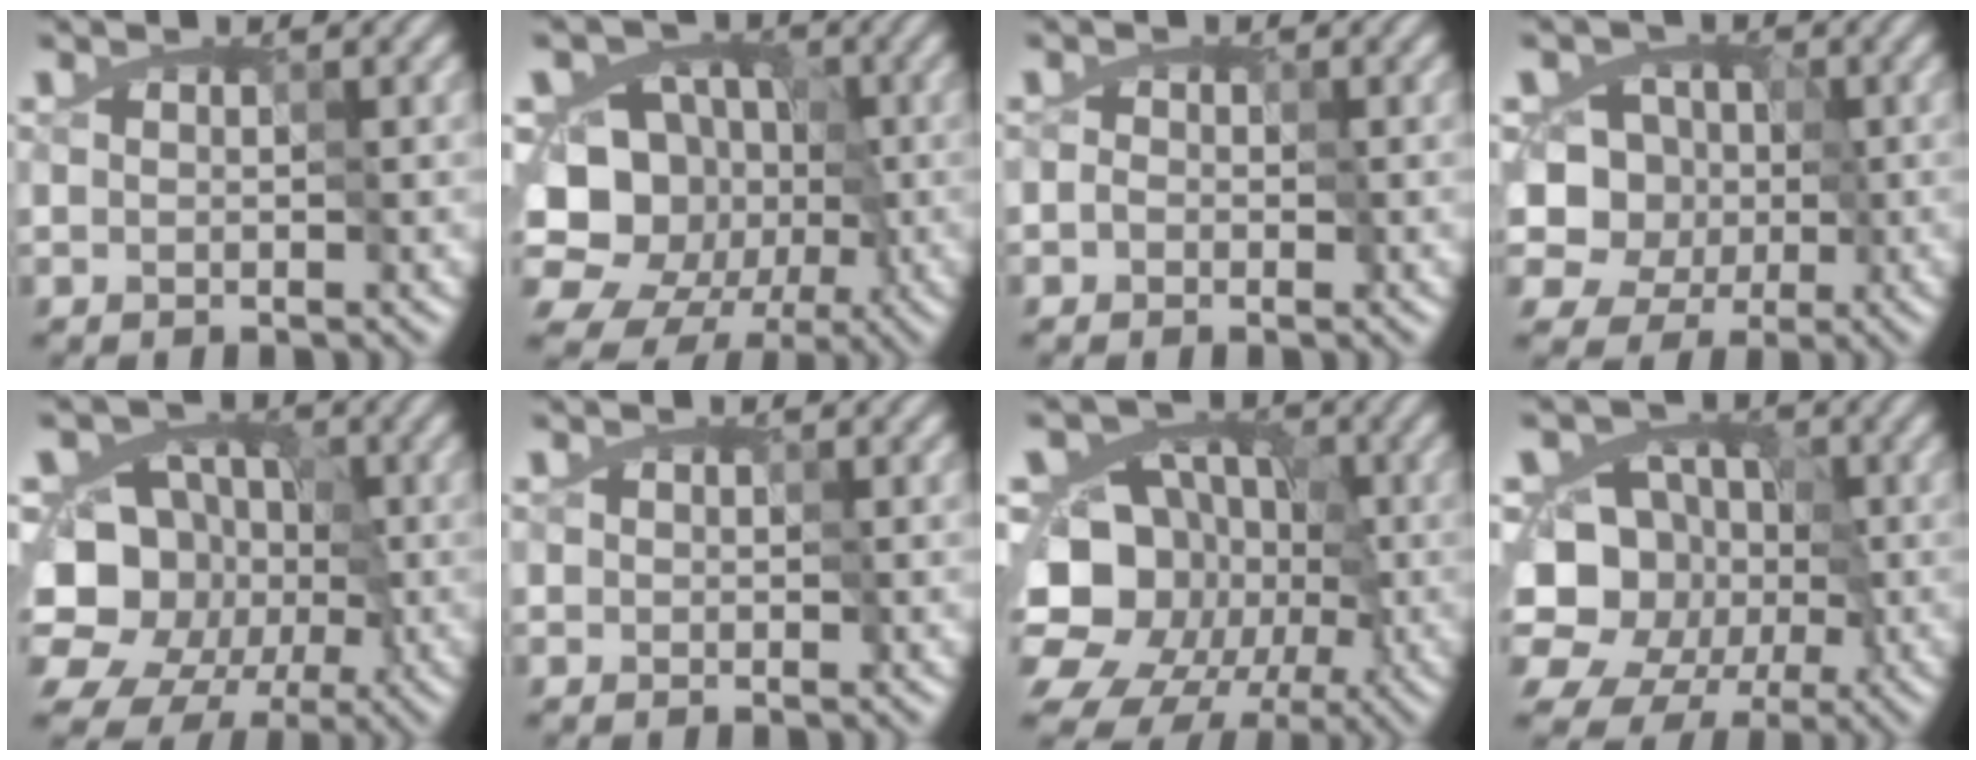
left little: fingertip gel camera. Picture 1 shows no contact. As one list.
[{"total": 13.0, "force": [-4.2, 11.2, 5.0], "torque": [-0.081, -0.004, -0.087]}, {"total": 1.9, "force": [-0.3, 1.8, 0.6], "torque": [-0.002, 0.008, -0.011]}, {"total": 6.3, "force": [-1.9, 5.7, 1.9], "torque": [-0.018, 0.022, -0.057]}, {"total": 11.8, "force": [-4.1, 10.1, 4.6], "torque": [-0.072, -0.015, -0.089]}, {"total": 0.0}, {"total": 16.5, "force": [-6.2, 14.1, 5.7], "torque": [-0.112, -0.019, -0.122]}, {"total": 10.1, "force": [-3.7, 8.6, 3.9], "torque": [-0.050, -0.006, -0.084]}]